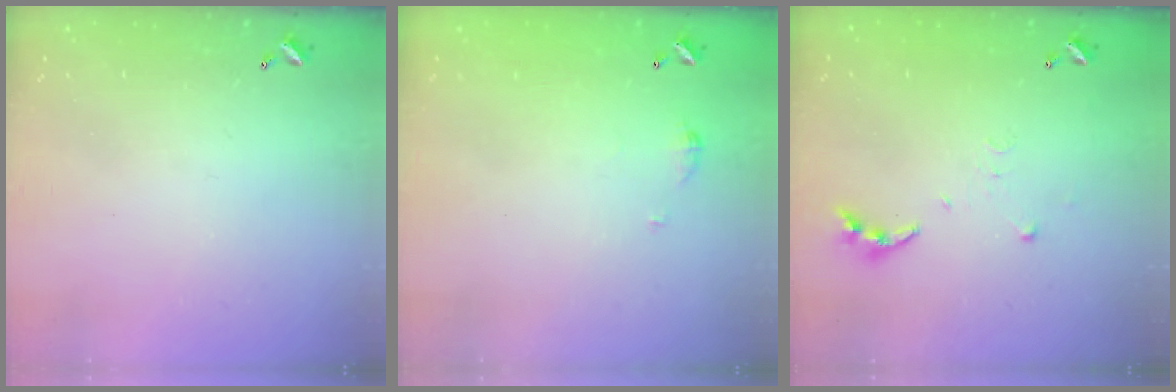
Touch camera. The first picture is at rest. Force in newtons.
{"total": 3.5, "press": 3.5, "slide": 0.6}
{"total": 4.9, "press": 4.8, "slide": 0.5}